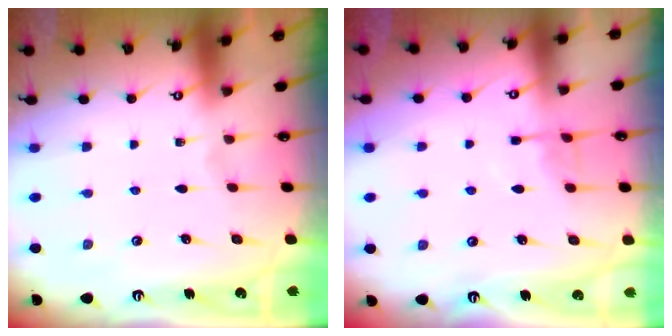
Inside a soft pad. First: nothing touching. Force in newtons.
{"total": 3.4, "press": 3.4, "slide": 0.6}